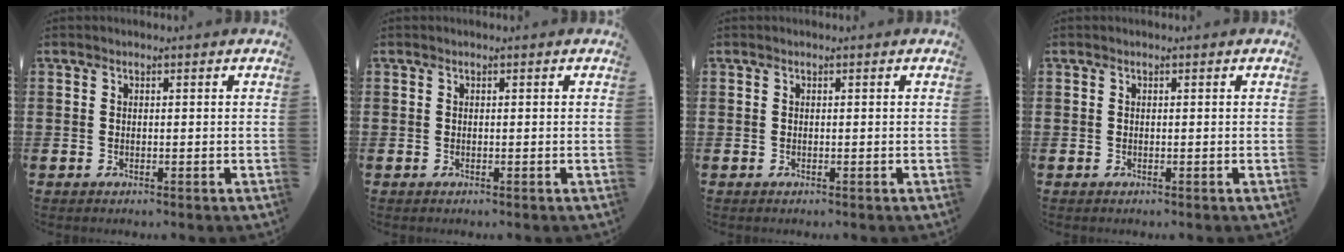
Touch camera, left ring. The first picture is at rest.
{"total": 0.0}
{"total": 0.0}
{"total": 0.0}